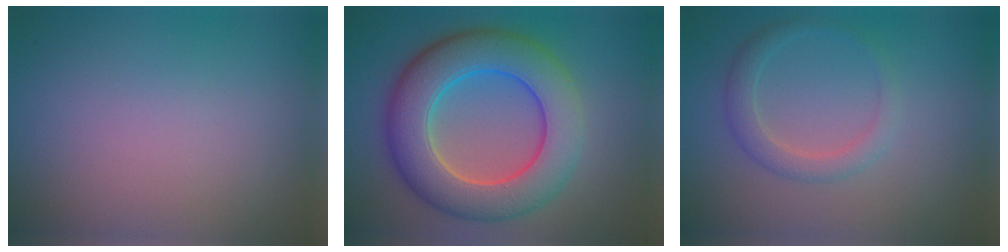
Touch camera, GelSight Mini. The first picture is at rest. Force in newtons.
{"total": 9.7, "press": 9.7, "slide": 0.1}
{"total": 2.2, "press": 2.2, "slide": 0.2}